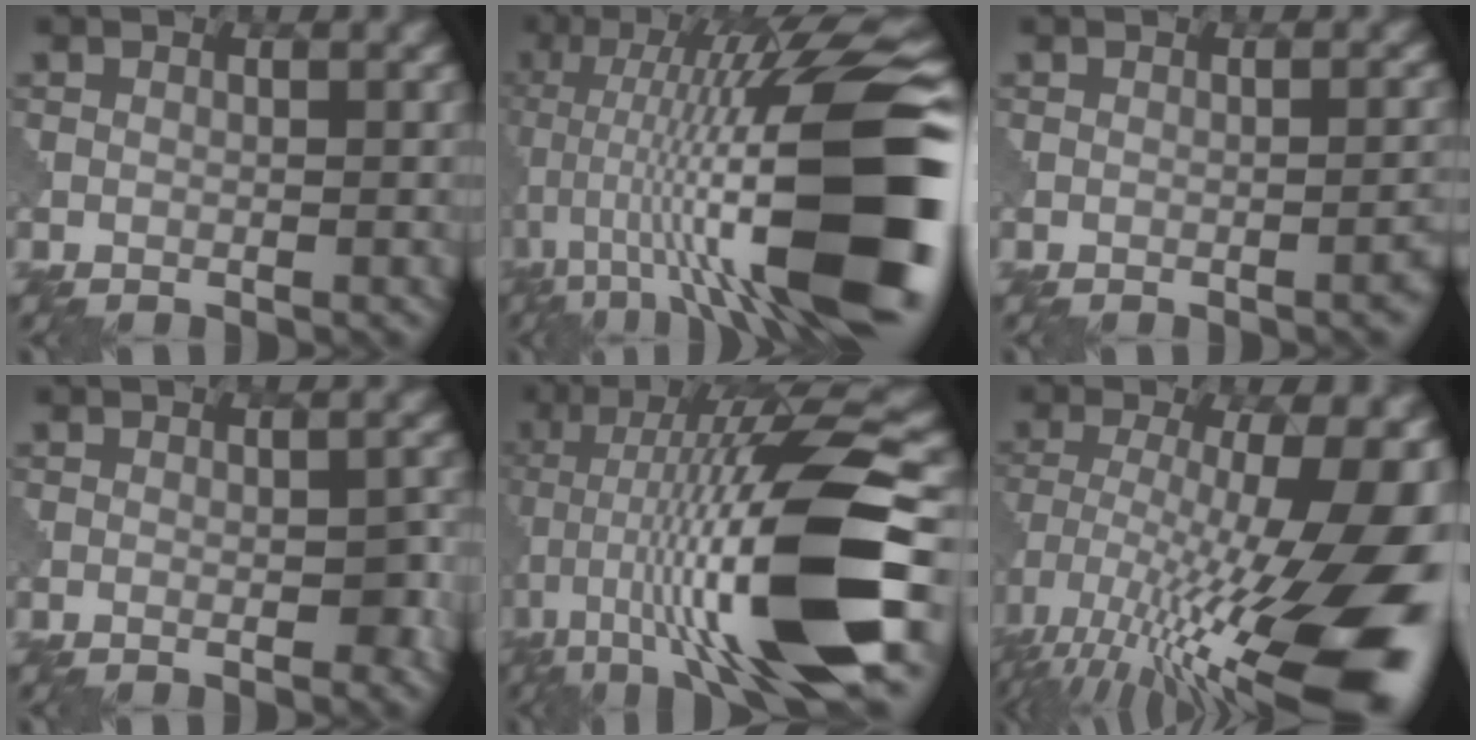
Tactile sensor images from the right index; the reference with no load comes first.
{"total": 16.6, "force": [-2.6, 4.0, 15.9], "torque": [-0.245, 0.038, -0.043]}
{"total": 1.7, "force": [-0.7, 0.6, 1.4], "torque": [-0.010, 0.006, -0.011]}
{"total": 2.0, "force": [-0.5, 0.8, 1.8], "torque": [-0.021, 0.001, -0.007]}
{"total": 14.3, "force": [-3.6, 2.7, 13.5], "torque": [-0.226, 0.016, -0.056]}
{"total": 19.1, "force": [-6.8, 5.9, 16.8], "torque": [-0.265, 0.010, -0.115]}